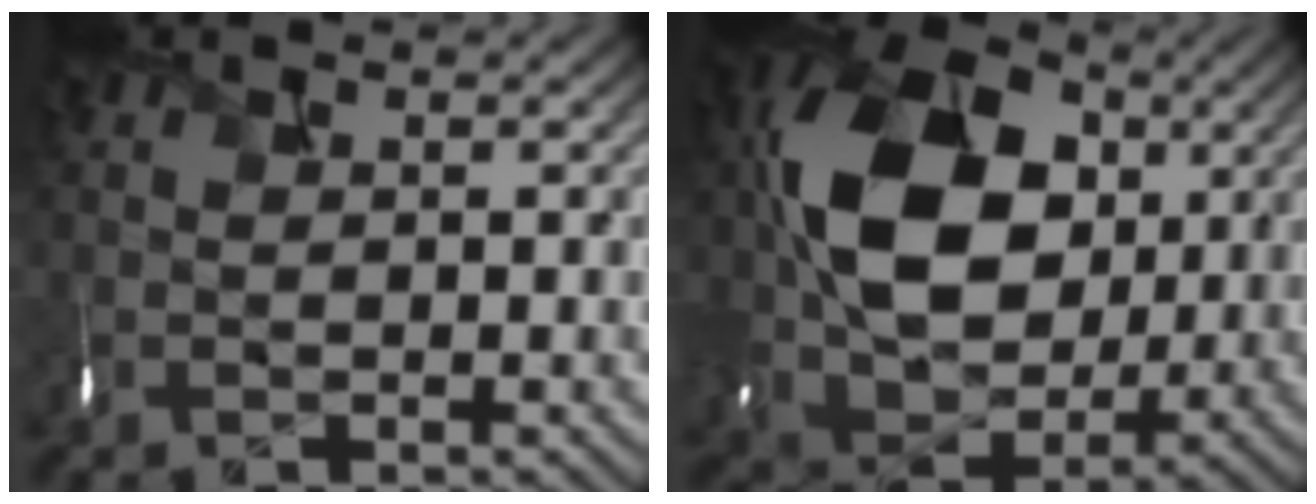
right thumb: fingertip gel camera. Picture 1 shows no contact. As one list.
[{"total": 14.3, "force": [2.1, 10.9, 9.1], "torque": [-0.193, 0.004, 0.038]}]